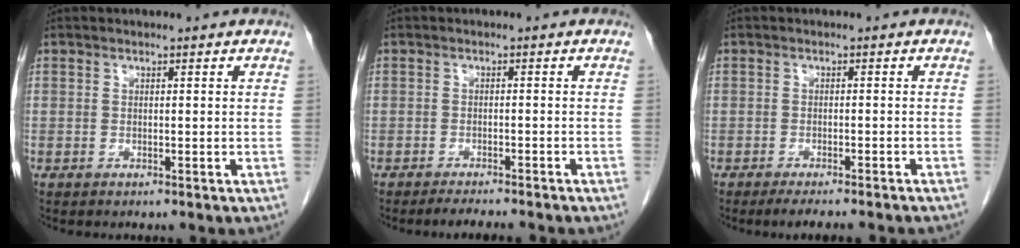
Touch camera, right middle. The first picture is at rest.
{"total": 4.8, "force": [-4.2, 0.1, 2.2], "torque": [-0.027, -0.008, -0.060]}
{"total": 8.2, "force": [-7.2, 0.4, 4.0], "torque": [-0.037, -0.012, -0.095]}